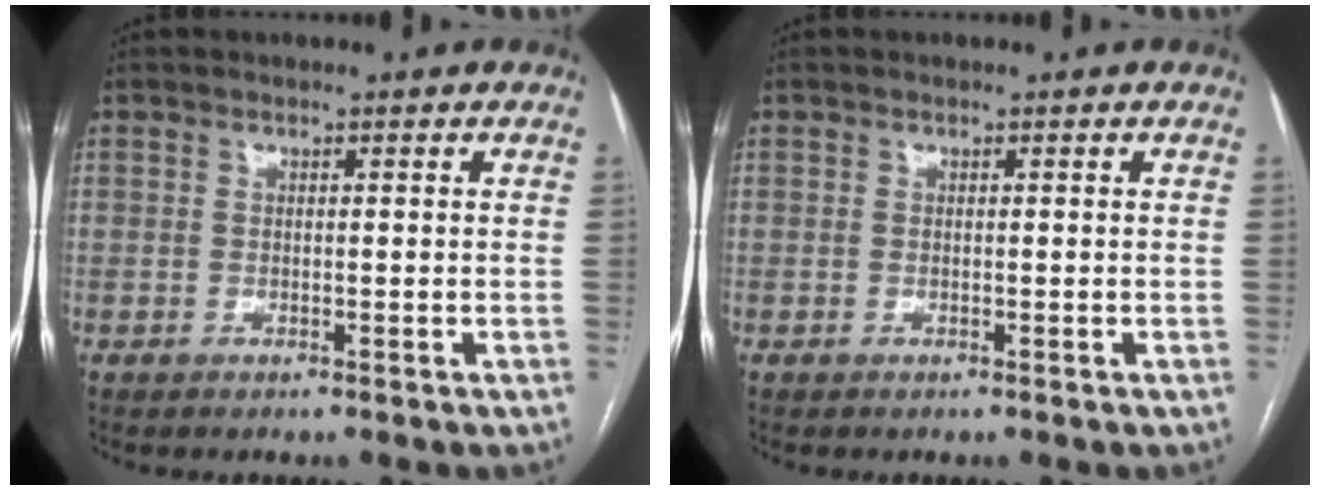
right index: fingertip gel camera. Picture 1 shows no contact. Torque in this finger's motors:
{"motor_torque": [0.09, 0.01, 0.00, 0.00]}